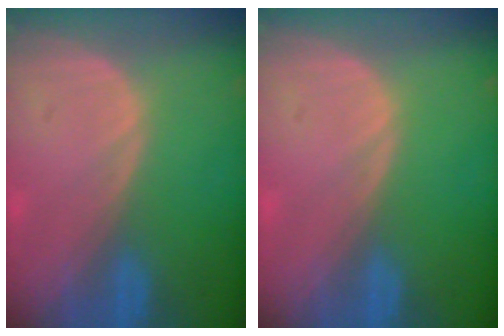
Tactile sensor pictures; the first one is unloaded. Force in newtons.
{"total": 0.0}